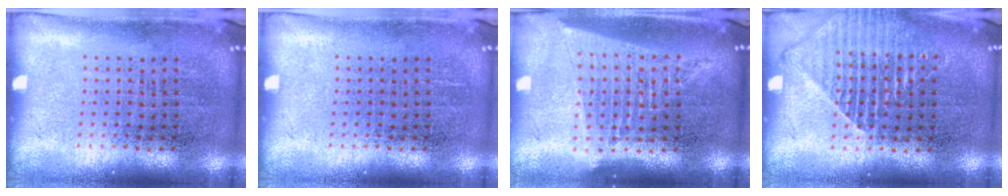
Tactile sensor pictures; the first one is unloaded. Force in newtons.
{"total": 0.0}
{"total": 1.8, "press": 1.6, "slide": 0.9}
{"total": 1.6, "press": 1.4, "slide": 0.8}